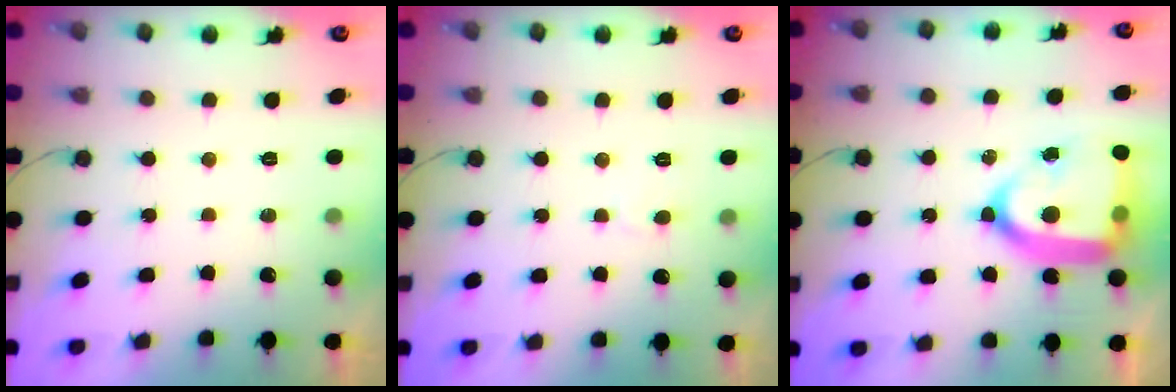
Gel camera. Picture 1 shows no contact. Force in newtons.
{"total": 2.8, "press": 2.8, "slide": 0.3}
{"total": 21.3, "press": 21.2, "slide": 2.1}